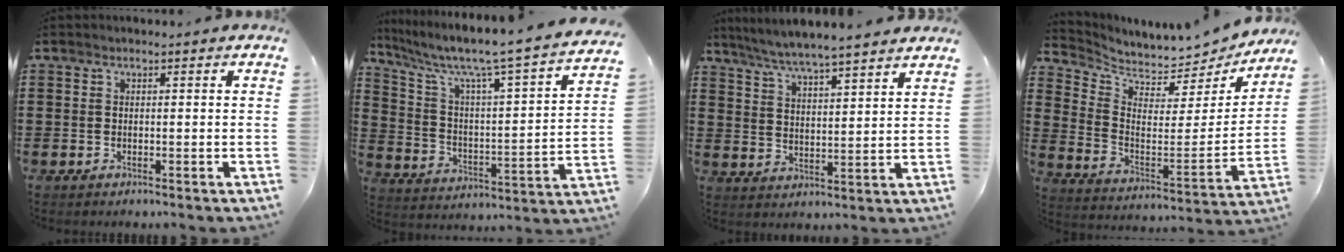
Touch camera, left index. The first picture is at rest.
{"total": 6.4, "force": [5.4, 0.4, 3.4], "torque": [-0.095, -0.053, 0.079]}
{"total": 5.4, "force": [5.1, -0.4, 1.8], "torque": [-0.054, -0.027, 0.089]}
{"total": 4.7, "force": [4.6, 0.8, 0.4], "torque": [-0.040, -0.052, 0.078]}